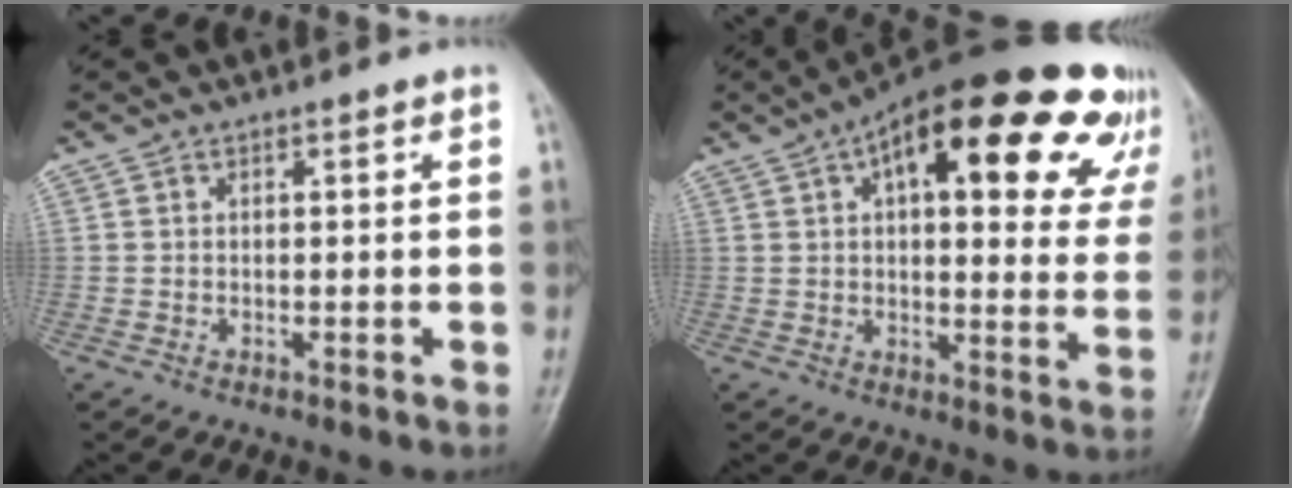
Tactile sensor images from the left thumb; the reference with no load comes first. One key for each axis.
{"total": 28.4, "fx": 14.2, "fy": 11.2, "fz": 21.9, "tx": -0.275, "ty": 0.011, "tz": 0.185}